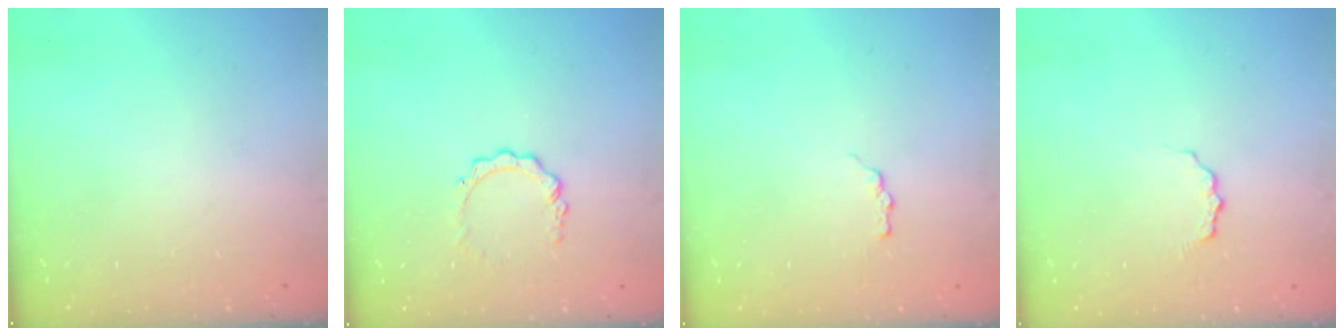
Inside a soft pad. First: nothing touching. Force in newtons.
{"total": 4.9, "press": 4.8, "slide": 0.5}
{"total": 2.6, "press": 2.6, "slide": 0.4}
{"total": 3.0, "press": 3.0, "slide": 0.3}